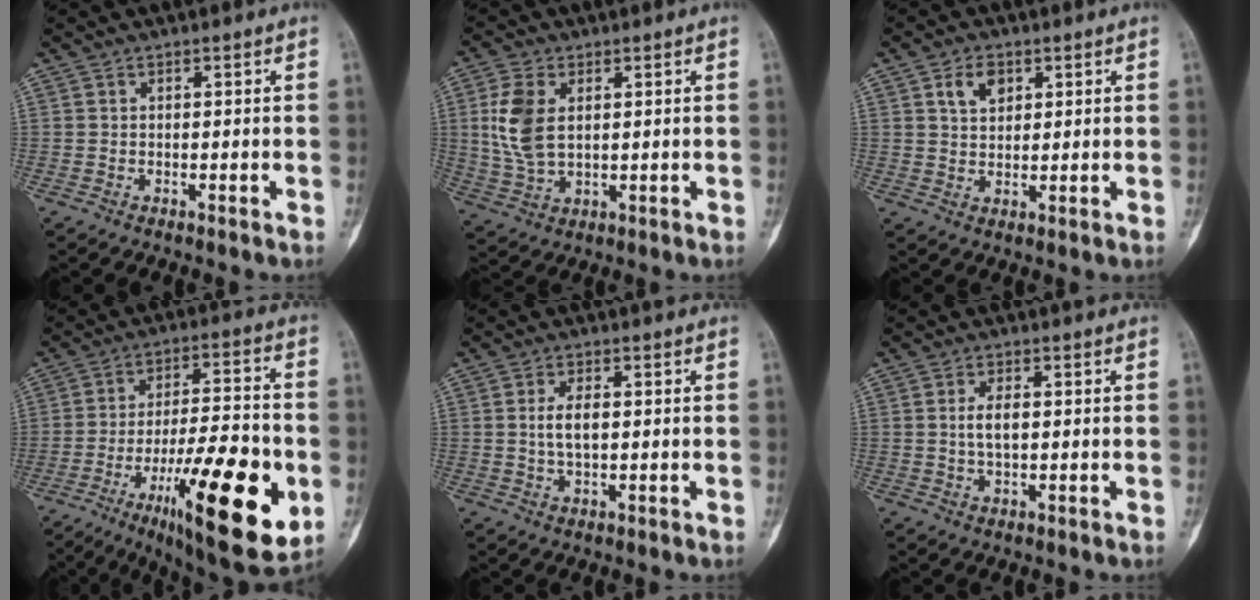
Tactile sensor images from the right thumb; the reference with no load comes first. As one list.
[{"total": 9.4, "force": [2.0, 5.6, 7.4], "torque": [-0.154, -0.005, 0.046]}, {"total": 5.0, "force": [2.2, 3.3, 3.0], "torque": [-0.038, -0.007, 0.040]}, {"total": 25.3, "force": [-8.8, 7.3, 22.6], "torque": [-0.320, 0.022, -0.125]}, {"total": 4.4, "force": [0.3, 2.1, 3.8], "torque": [-0.075, -0.001, 0.007]}, {"total": 3.8, "force": [0.3, 1.8, 3.3], "torque": [-0.063, -0.002, 0.006]}]